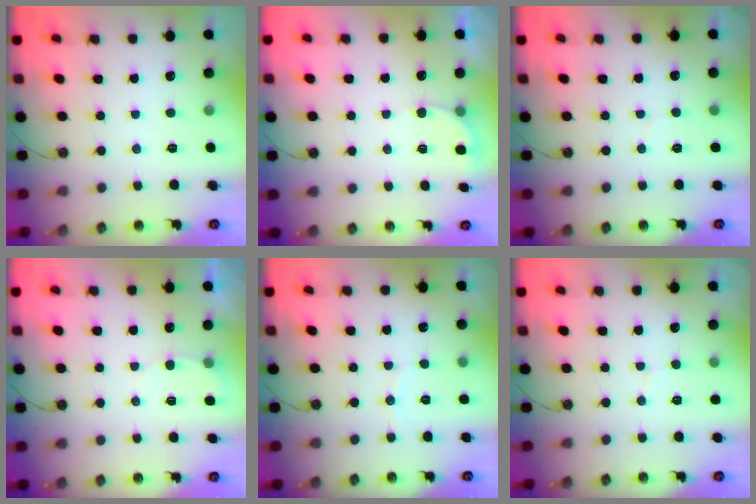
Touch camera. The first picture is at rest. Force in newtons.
{"total": 3.8, "press": 3.7, "slide": 0.7}
{"total": 1.7, "press": 1.7, "slide": 0.1}
{"total": 3.6, "press": 3.6, "slide": 0.3}
{"total": 3.1, "press": 3.0, "slide": 0.4}
{"total": 2.9, "press": 2.9, "slide": 0.3}